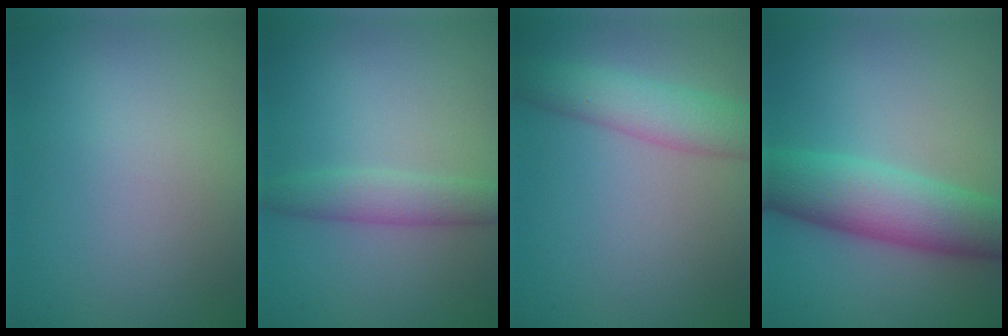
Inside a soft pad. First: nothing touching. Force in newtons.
{"total": 2.8, "press": 2.8, "slide": 0.1}
{"total": 4.8, "press": 4.8, "slide": 0.2}
{"total": 7.8, "press": 7.8, "slide": 0.1}